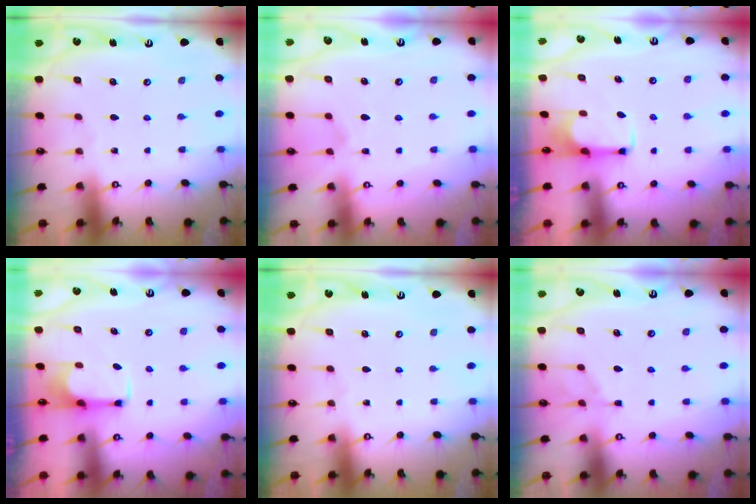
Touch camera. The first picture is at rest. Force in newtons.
{"total": 2.9, "press": 2.7, "slide": 1.1}
{"total": 2.8, "press": 2.7, "slide": 0.7}
{"total": 2.7, "press": 2.6, "slide": 0.9}
{"total": 0.0}
{"total": 1.1, "press": 0.0, "slide": 1.1}